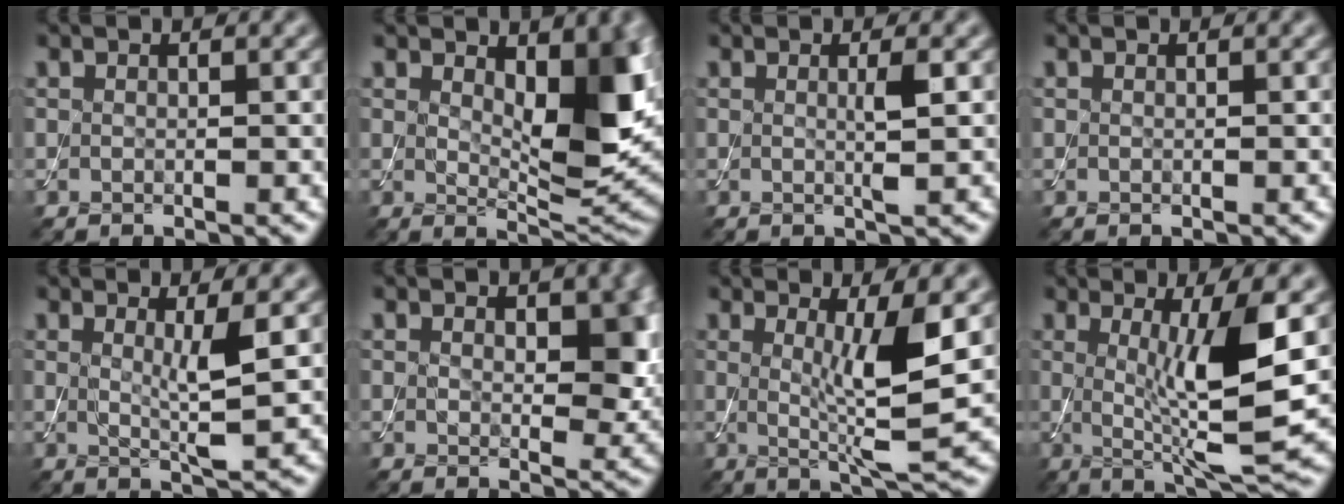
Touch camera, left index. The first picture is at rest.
{"total": 8.0, "force": [1.8, 3.8, 6.9], "torque": [-0.098, -0.011, 0.035]}
{"total": 1.6, "force": [0.1, 0.1, 1.6], "torque": [-0.031, -0.001, -0.001]}
{"total": 0.0}
{"total": 3.1, "force": [0.7, 0.5, 3.0], "torque": [-0.049, -0.013, 0.012]}
{"total": 5.2, "force": [1.0, 3.1, 4.0], "torque": [-0.052, -0.010, 0.018]}
{"total": 5.8, "force": [0.7, 0.9, 5.7], "torque": [-0.090, -0.015, 0.014]}
{"total": 8.1, "force": [0.6, 1.4, 7.9], "torque": [-0.121, -0.018, 0.017]}